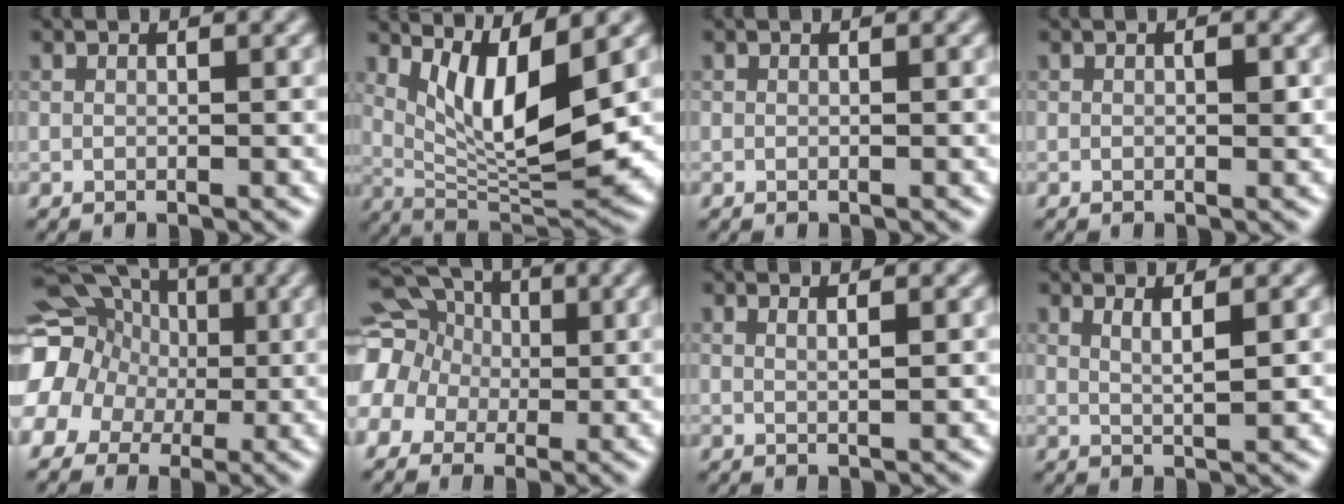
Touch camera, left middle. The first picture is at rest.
{"total": 8.0, "force": [2.2, 2.2, 7.4], "torque": [-0.131, -0.017, 0.052]}
{"total": 0.0}
{"total": 0.7, "force": [-0.3, 0.2, 0.6], "torque": [-0.013, 0.000, 0.001]}
{"total": 17.8, "force": [2.9, 16.0, 7.3], "torque": [-0.173, 0.022, 0.021]}
{"total": 16.2, "force": [4.0, 14.1, 6.7], "torque": [-0.187, 0.038, 0.038]}
{"total": 1.1, "force": [0.4, 0.4, 0.9], "torque": [0.000, 0.006, -0.003]}
{"total": 1.6, "force": [0.5, 0.2, 1.4], "torque": [-0.017, -0.002, 0.014]}